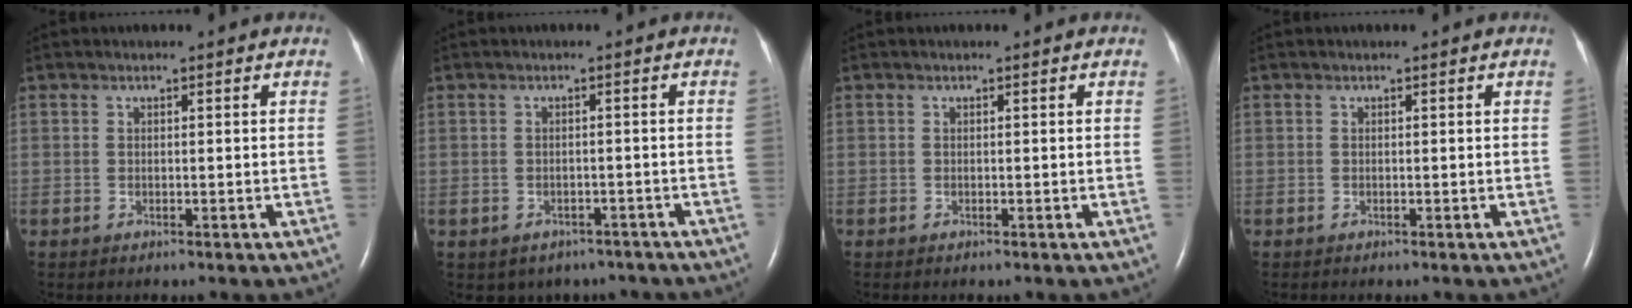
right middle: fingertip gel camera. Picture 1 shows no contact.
{"total": 6.1, "force": [-4.8, 3.7, 0.9], "torque": [-0.006, 0.015, -0.051]}
{"total": 0.0}
{"total": 0.0}